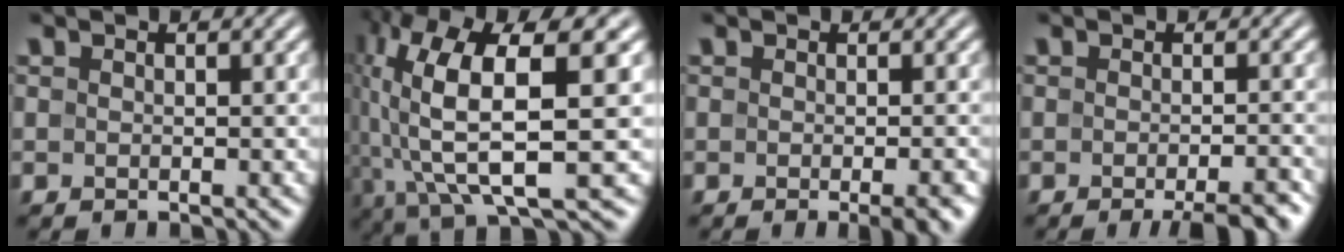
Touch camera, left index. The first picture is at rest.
{"total": 13.0, "force": [1.9, 4.0, 12.2], "torque": [-0.242, 0.010, 0.042]}
{"total": 2.9, "force": [-1.2, 0.7, 2.6], "torque": [-0.027, -0.001, -0.016]}
{"total": 4.1, "force": [-2.6, 0.7, 3.1], "torque": [-0.037, -0.001, -0.037]}